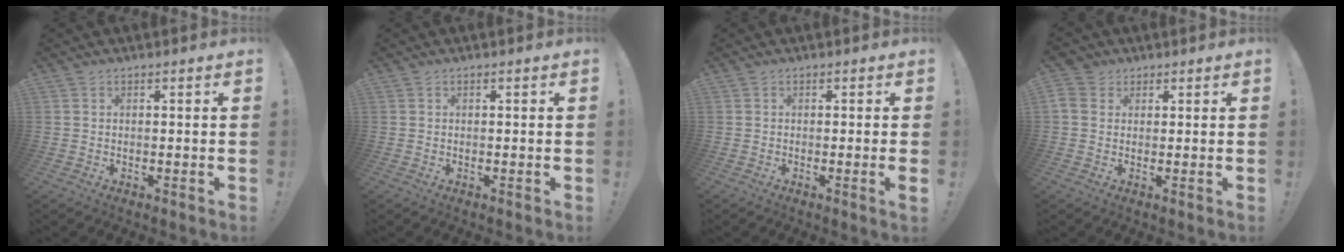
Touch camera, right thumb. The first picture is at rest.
{"total": 0.0}
{"total": 1.5, "force": [-0.3, -0.4, 1.5], "torque": [-0.022, -0.004, -0.006]}
{"total": 4.6, "force": [1.7, 3.7, 2.1], "torque": [-0.045, 0.005, 0.035]}